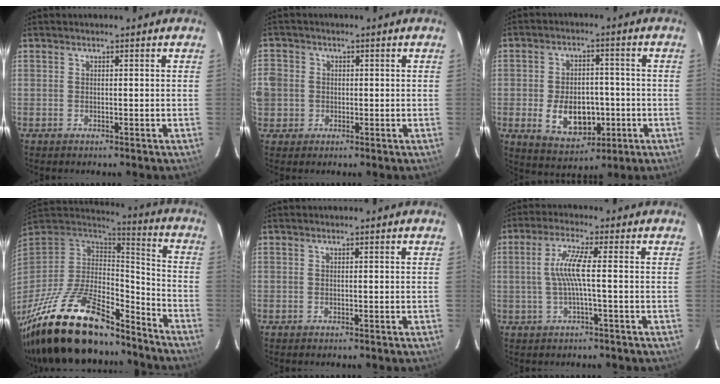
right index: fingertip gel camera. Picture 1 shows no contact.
{"total": 5.9, "force": [-0.7, 5.6, 1.6], "torque": [-0.047, 0.015, -0.008]}
{"total": 11.3, "force": [-2.9, 7.4, 8.1], "torque": [-0.164, -0.002, -0.028]}
{"total": 31.0, "force": [-22.3, 11.1, 18.5], "torque": [-0.360, -0.033, -0.357]}
{"total": 0.0}
{"total": 5.8, "force": [-0.5, -0.5, 5.7], "torque": [-0.121, 0.001, -0.004]}